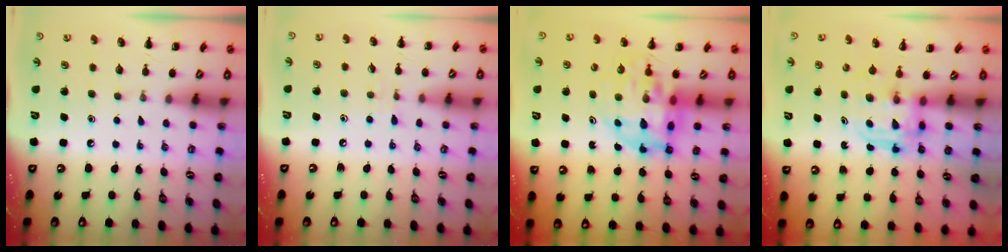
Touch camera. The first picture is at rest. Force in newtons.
{"total": 4.4, "press": 4.0, "slide": 1.8}
{"total": 13.2, "press": 12.6, "slide": 3.8}
{"total": 3.8, "press": 3.7, "slide": 0.3}